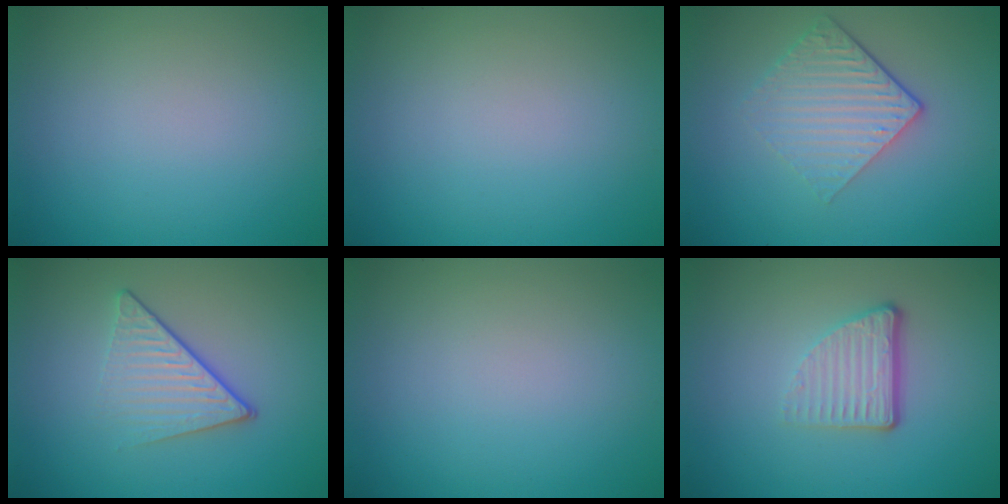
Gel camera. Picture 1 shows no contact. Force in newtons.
{"total": 0.0}
{"total": 4.3, "press": 2.9, "slide": 3.1}
{"total": 4.1, "press": 2.8, "slide": 3.1}
{"total": 0.0}
{"total": 3.7, "press": 2.5, "slide": 2.7}